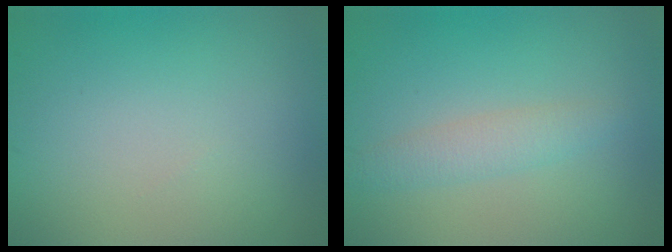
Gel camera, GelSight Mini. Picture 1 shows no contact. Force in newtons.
{"total": 2.1, "press": 2.1, "slide": 0.1}